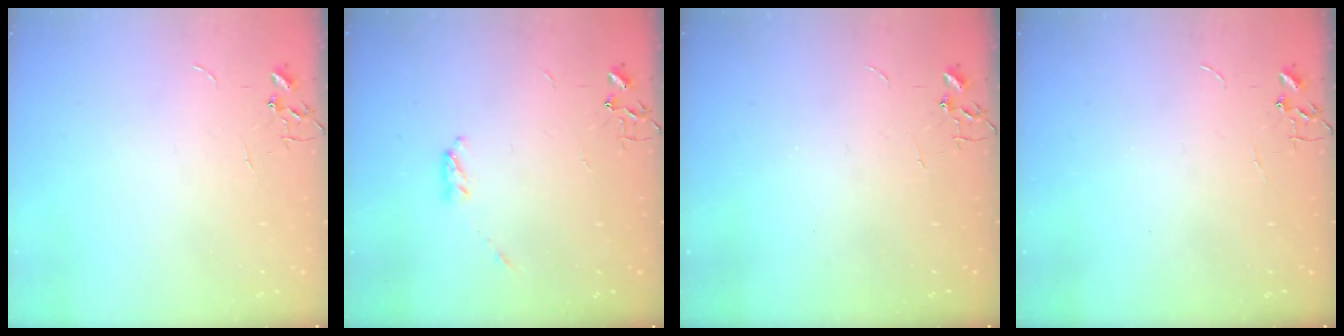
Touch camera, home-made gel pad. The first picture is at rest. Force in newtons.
{"total": 3.6, "press": 3.5, "slide": 0.5}
{"total": 0.0}
{"total": 0.0}